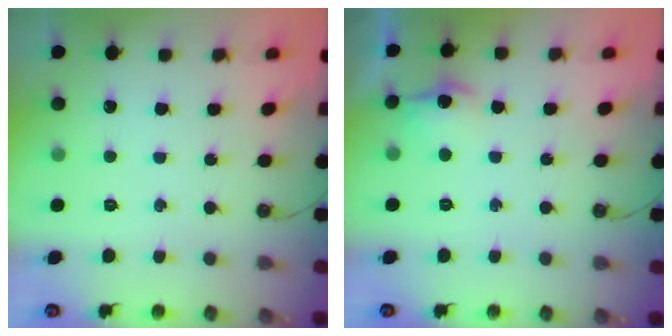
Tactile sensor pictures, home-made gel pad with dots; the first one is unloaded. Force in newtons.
{"total": 8.7, "press": 8.7, "slide": 0.9}